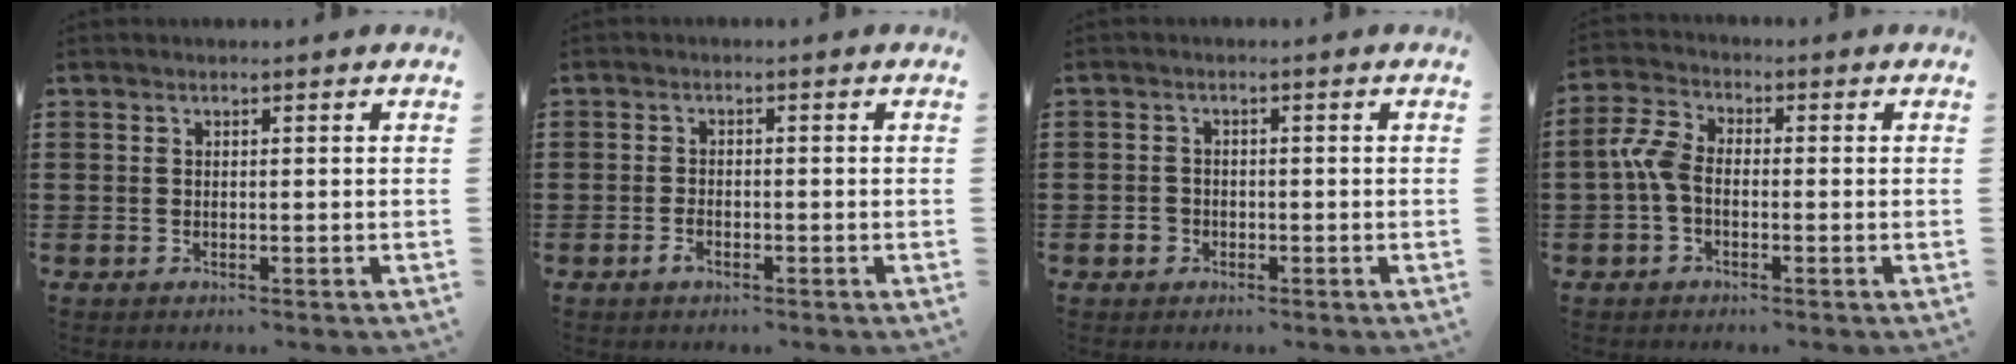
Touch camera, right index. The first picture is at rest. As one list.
[{"total": 1.6, "force": [-1.1, 0.7, 1.0], "torque": [-0.021, -0.001, -0.020]}, {"total": 1.6, "force": [-0.8, 1.3, 0.4], "torque": [-0.013, -0.002, -0.018]}, {"total": 5.0, "force": [-1.1, 3.0, 3.9], "torque": [-0.109, -0.004, -0.030]}]